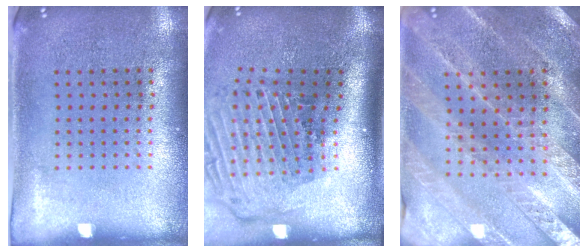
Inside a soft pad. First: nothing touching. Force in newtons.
{"total": 3.0, "press": 2.1, "slide": 2.1}
{"total": 2.4, "press": 2.4, "slide": 0.4}